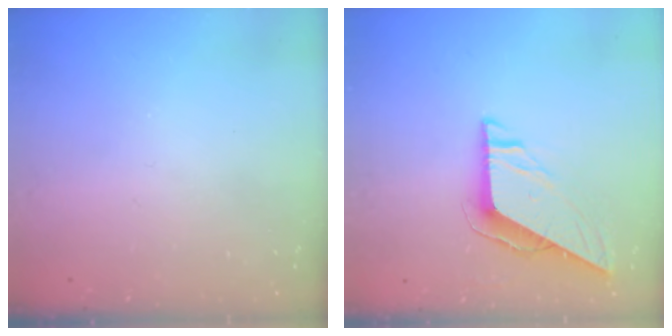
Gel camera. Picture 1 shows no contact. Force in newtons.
{"total": 7.6, "press": 7.6, "slide": 0.2}